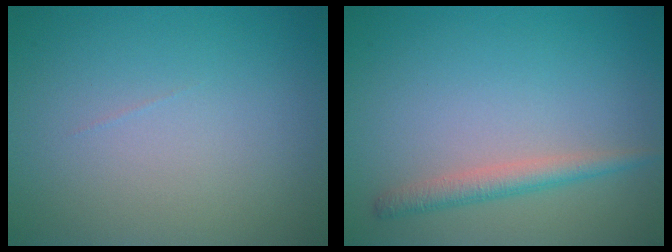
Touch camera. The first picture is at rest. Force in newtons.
{"total": 2.1, "press": 2.1, "slide": 0.1}